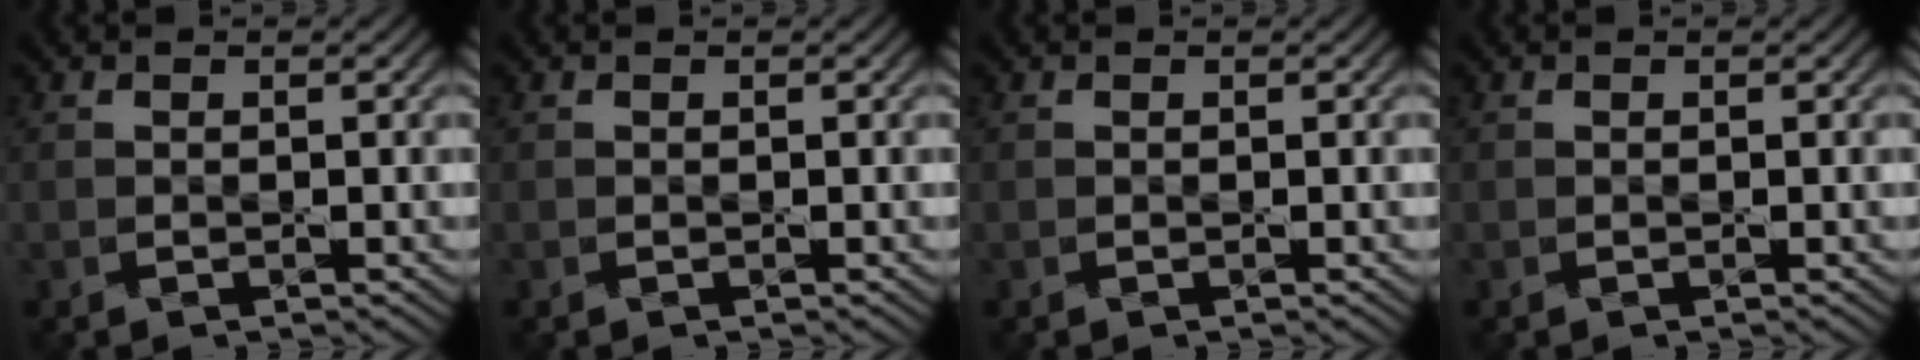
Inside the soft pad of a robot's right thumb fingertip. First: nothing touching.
{"total": 0.0}
{"total": 0.0}
{"total": 0.0}